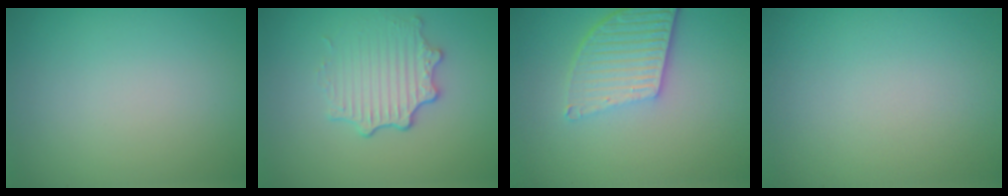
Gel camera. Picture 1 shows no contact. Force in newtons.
{"total": 3.4, "press": 2.7, "slide": 2.0}
{"total": 5.4, "press": 3.9, "slide": 3.7}
{"total": 0.0}